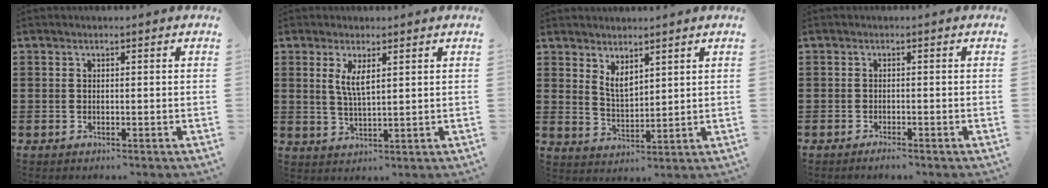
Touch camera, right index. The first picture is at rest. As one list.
[{"total": 3.8, "force": [1.3, 1.0, 3.4], "torque": [-0.072, 0.002, 0.022]}, {"total": 3.4, "force": [2.5, 1.5, 1.8], "torque": [-0.043, 0.001, 0.045]}, {"total": 1.1, "force": [-1.1, 0.0, 0.4], "torque": [-0.009, -0.004, -0.020]}]